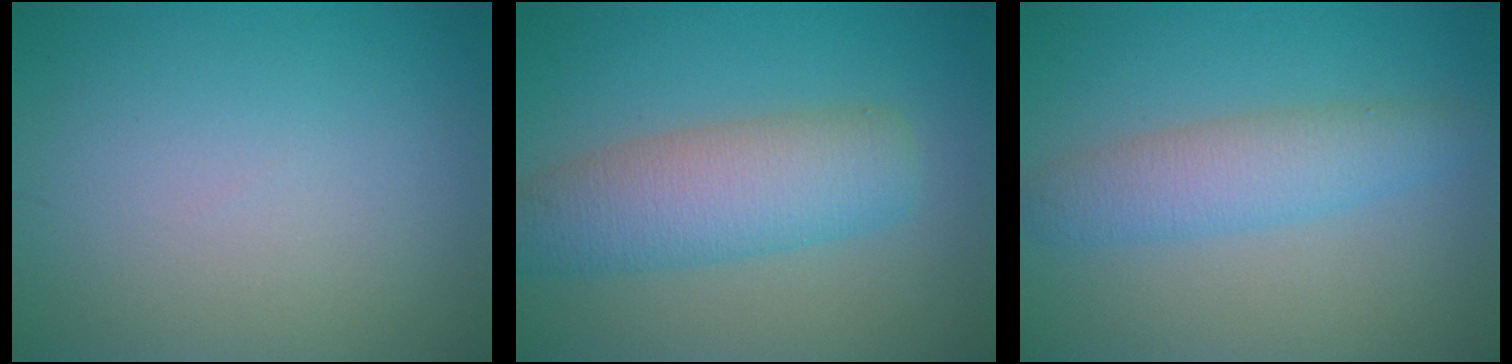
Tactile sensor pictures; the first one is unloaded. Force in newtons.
{"total": 6.4, "press": 6.4, "slide": 0.2}
{"total": 4.0, "press": 4.0, "slide": 0.2}